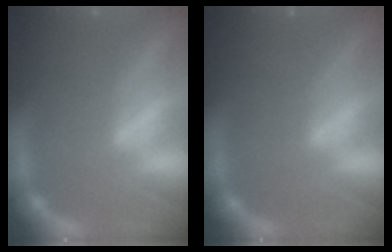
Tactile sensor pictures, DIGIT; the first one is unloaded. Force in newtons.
{"total": 0.0}